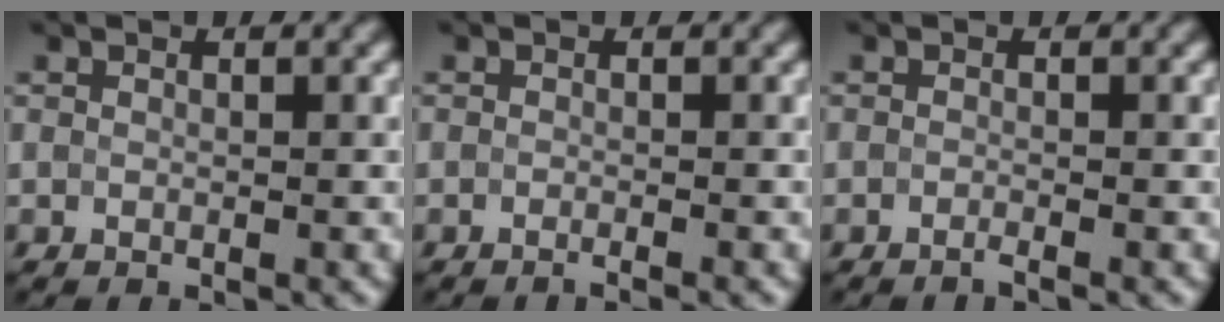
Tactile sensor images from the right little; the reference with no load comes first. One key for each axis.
{"total": 1.3, "fx": -1.0, "fy": 0.4, "fz": 0.7, "tx": 0.009, "ty": -0.005, "tz": -0.023}
{"total": 1.2, "fx": -1.2, "fy": -0.2, "fz": -0.1, "tx": 0.004, "ty": -0.006, "tz": -0.022}